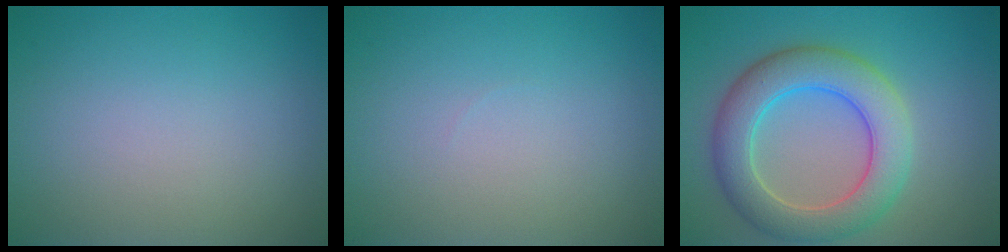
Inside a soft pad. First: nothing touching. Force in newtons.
{"total": 0.5, "press": 0.5, "slide": 0.0}
{"total": 6.9, "press": 6.9, "slide": 0.5}